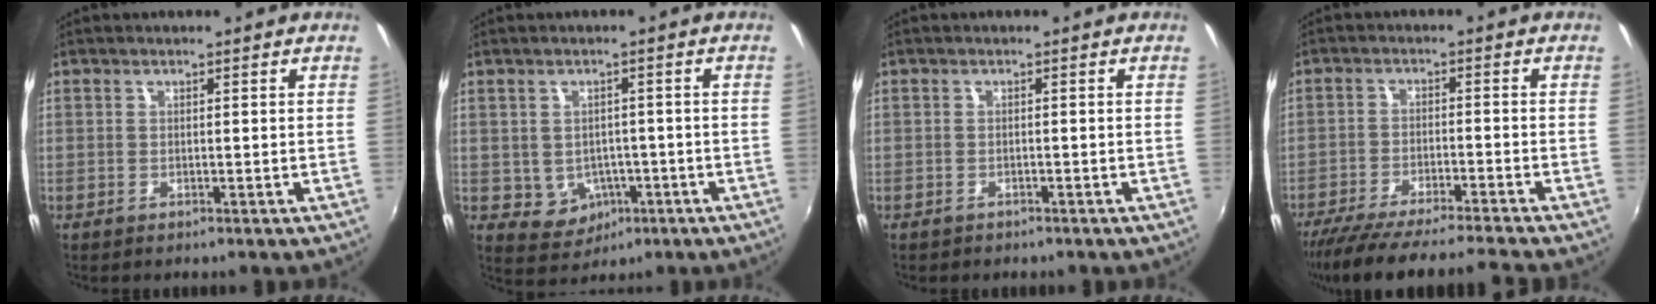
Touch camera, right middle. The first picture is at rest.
{"total": 5.7, "force": [-1.6, 5.1, 1.9], "torque": [-0.048, 0.006, -0.006]}
{"total": 1.4, "force": [-1.1, 0.9, 0.2], "torque": [-0.009, -0.002, -0.016]}
{"total": 14.5, "force": [-13.1, -0.3, 6.2], "torque": [-0.131, -0.019, -0.217]}